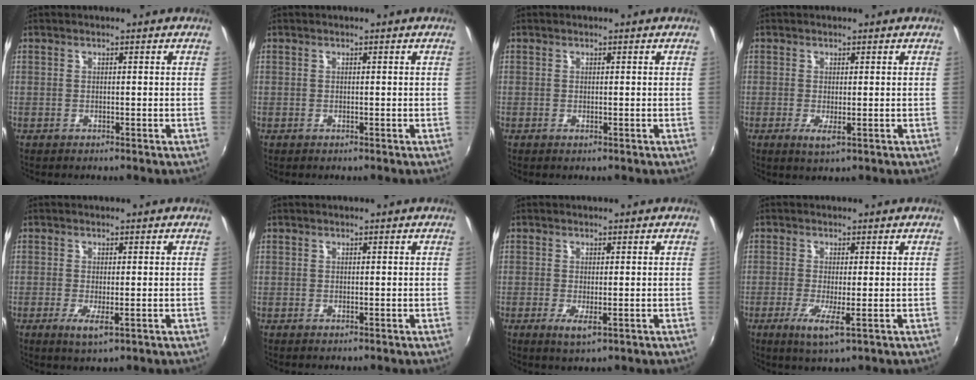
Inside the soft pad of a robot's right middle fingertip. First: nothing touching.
{"total": 0.0}
{"total": 0.0}
{"total": 2.3, "force": [-0.5, 0.4, 2.2], "torque": [-0.043, -0.011, -0.008]}
{"total": 3.3, "force": [-0.9, 0.6, 3.1], "torque": [-0.062, -0.014, -0.016]}
{"total": 0.0}
{"total": 2.9, "force": [-0.7, 0.6, 2.7], "torque": [-0.050, -0.014, -0.010]}
{"total": 4.6, "force": [-1.3, 0.2, 4.4], "torque": [-0.095, -0.017, -0.028]}